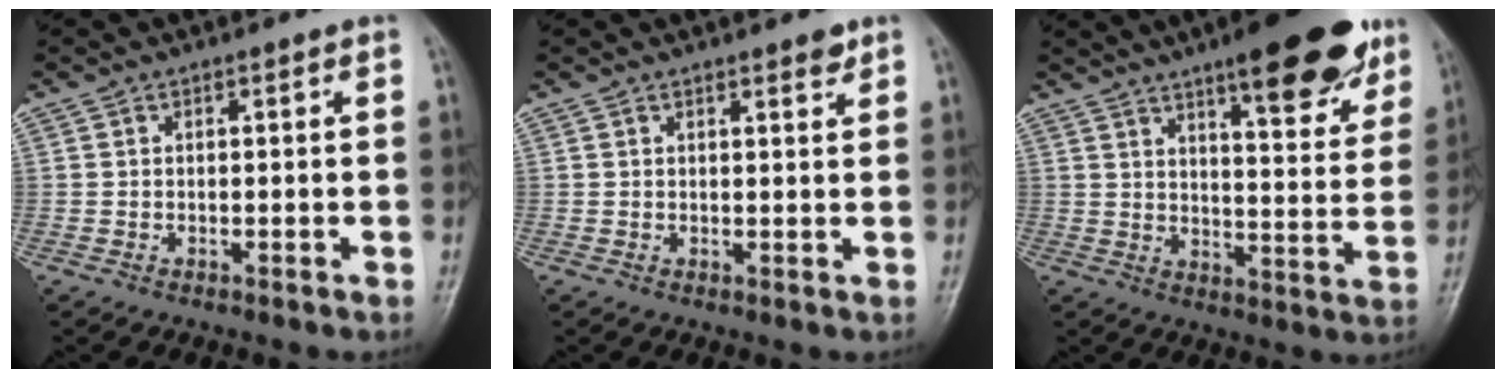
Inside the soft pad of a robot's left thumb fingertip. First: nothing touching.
{"total": 2.2, "force": [1.6, 0.9, 1.3], "torque": [-0.007, -0.009, 0.020]}
{"total": 19.2, "force": [12.0, 5.6, 13.8], "torque": [-0.149, -0.050, 0.167]}